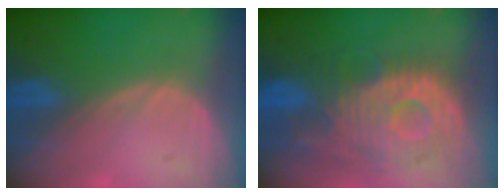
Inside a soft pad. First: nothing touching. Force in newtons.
{"total": 12.4, "press": 10.9, "slide": 5.9}